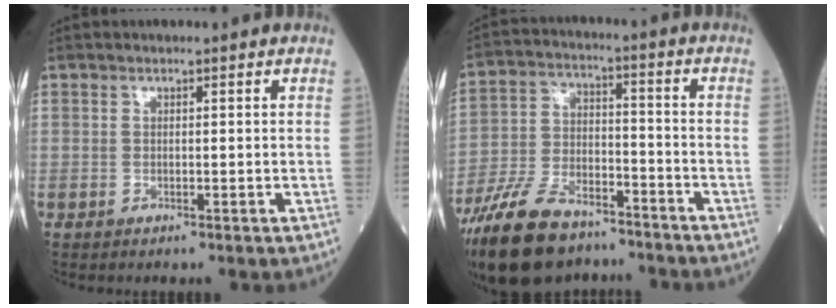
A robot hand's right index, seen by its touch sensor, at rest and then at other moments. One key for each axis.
{"total": 15.6, "fx": -11.9, "fy": 6.6, "fz": 7.6, "tx": -0.155, "ty": 0.004, "tz": -0.210}